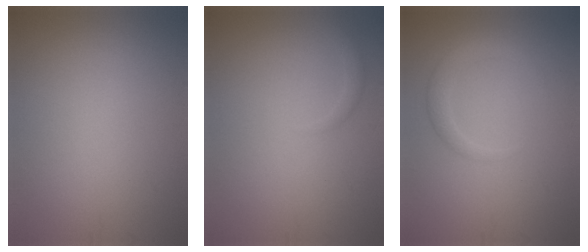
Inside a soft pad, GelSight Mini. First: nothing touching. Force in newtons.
{"total": 0.9, "press": 0.9, "slide": 0.1}
{"total": 1.9, "press": 1.9, "slide": 0.2}